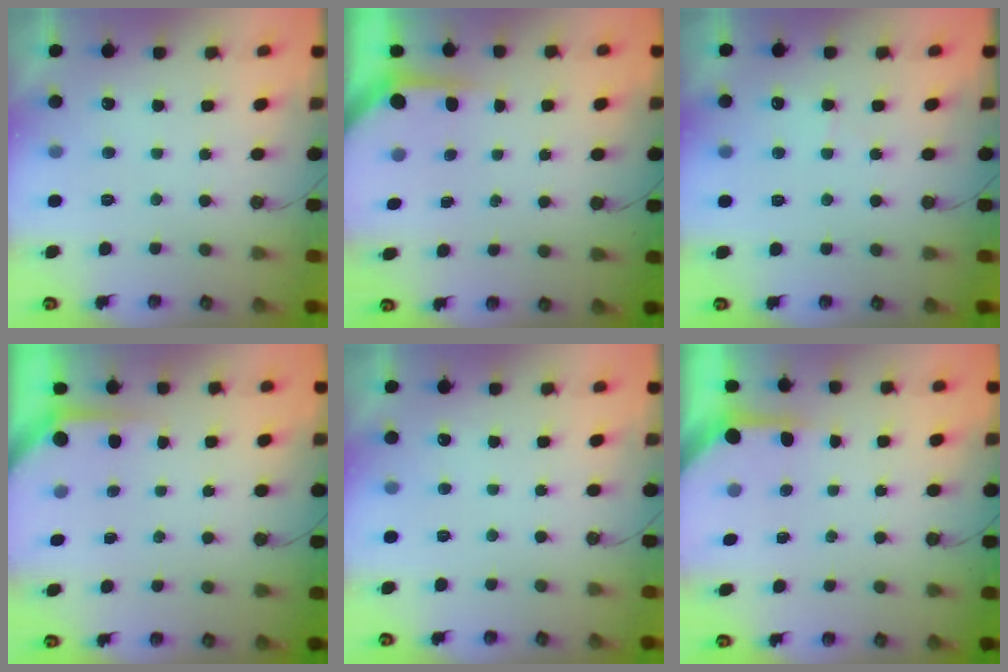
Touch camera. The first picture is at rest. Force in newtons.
{"total": 3.6, "press": 3.6, "slide": 0.4}
{"total": 5.0, "press": 4.9, "slide": 0.6}
{"total": 3.3, "press": 3.3, "slide": 0.3}
{"total": 0.0}
{"total": 3.8, "press": 3.8, "slide": 0.4}